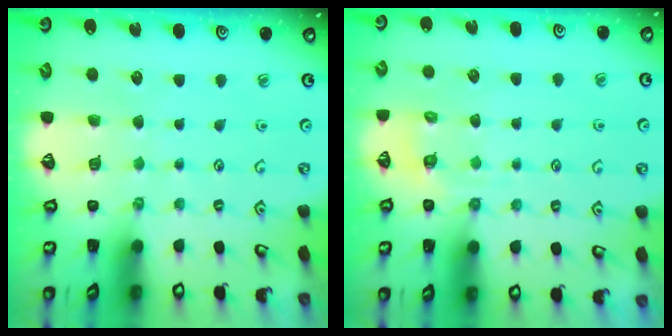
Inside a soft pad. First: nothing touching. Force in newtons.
{"total": 4.0, "press": 3.6, "slide": 1.7}